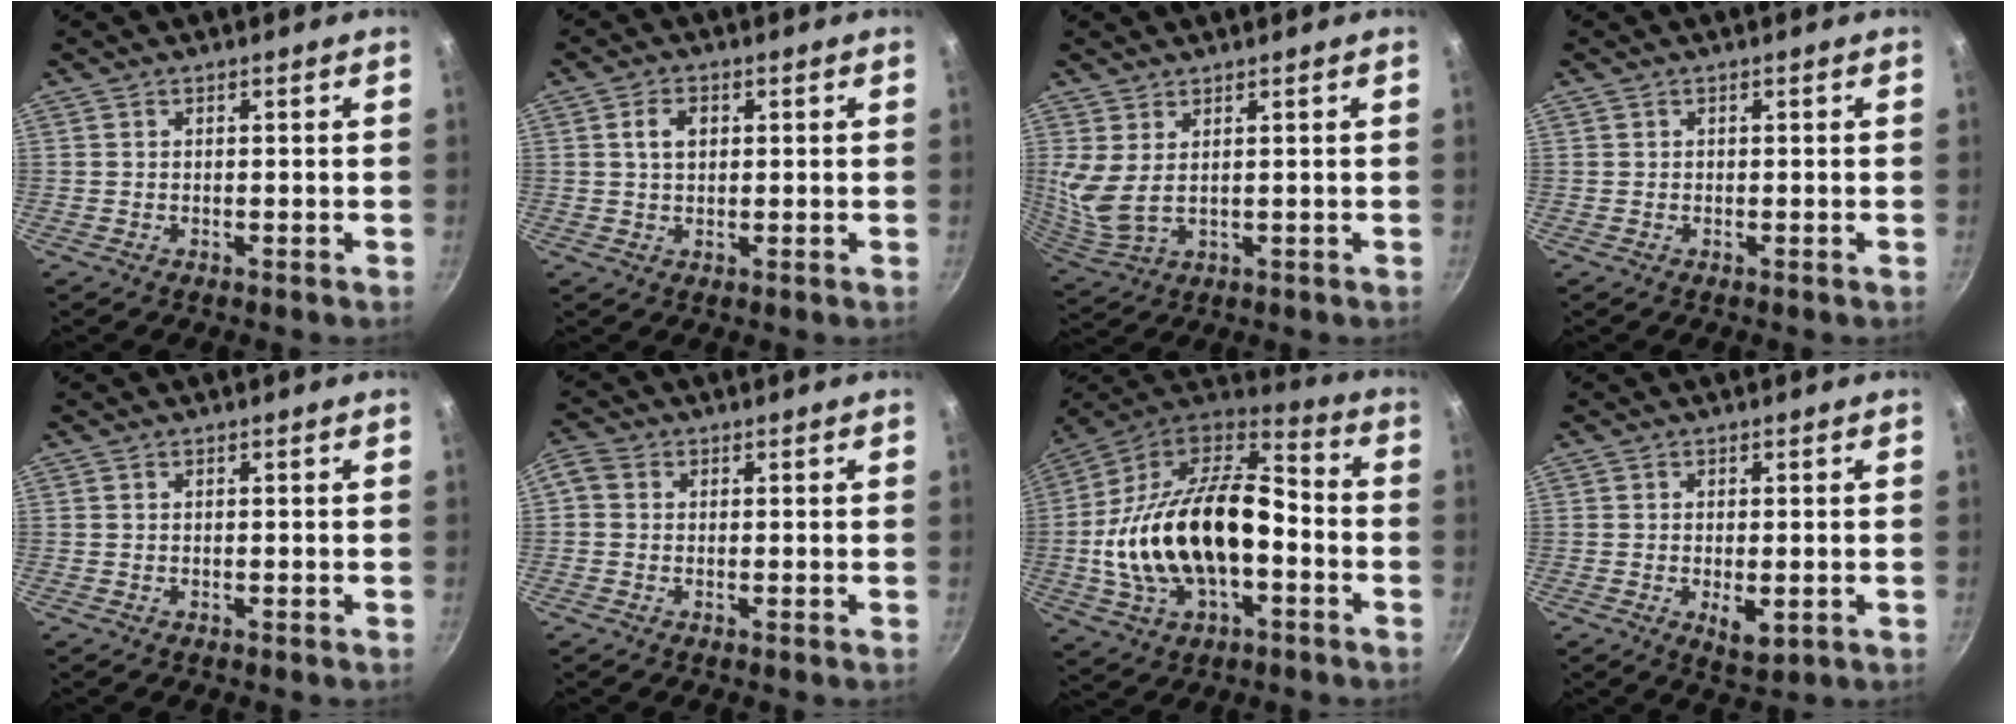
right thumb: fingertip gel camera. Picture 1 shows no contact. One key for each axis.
{"total": 3.8, "fx": 1.0, "fy": 2.6, "fz": 2.6, "tx": -0.036, "ty": 0.003, "tz": 0.018}
{"total": 6.5, "fx": 2.6, "fy": 3.0, "fz": 5.2, "tx": -0.108, "ty": -0.027, "tz": 0.062}
{"total": 0.0}
{"total": 0.0}
{"total": 3.0, "fx": 0.1, "fy": 2.6, "fz": 1.6, "tx": -0.040, "ty": 0.012, "tz": -0.011}
{"total": 26.6, "fx": -3.8, "fy": 15.1, "fz": 21.6, "tx": -0.396, "ty": 0.049, "tz": -0.073}
{"total": 4.4, "fx": -0.9, "fy": 2.0, "fz": 3.9, "tx": -0.058, "ty": -0.011, "tz": -0.008}